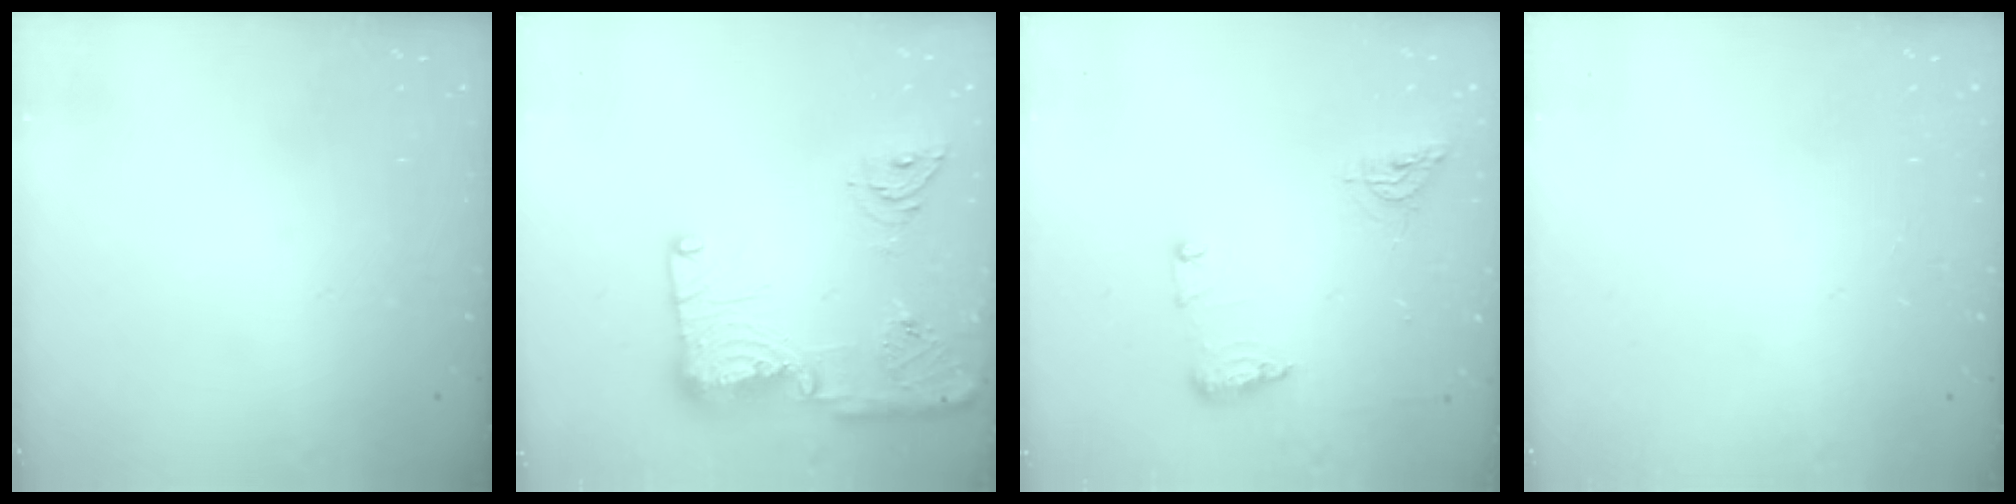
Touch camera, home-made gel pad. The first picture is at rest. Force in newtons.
{"total": 18.1, "press": 18.0, "slide": 2.0}
{"total": 8.6, "press": 8.4, "slide": 1.4}
{"total": 0.0}